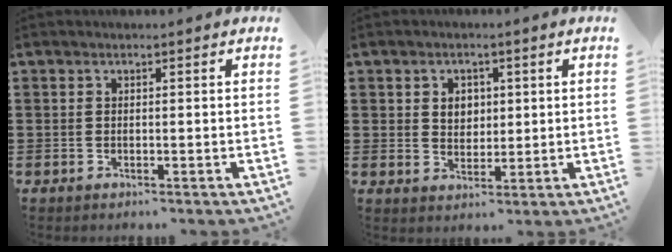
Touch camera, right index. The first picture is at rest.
{"total": 3.1, "force": [0.9, 2.6, 1.5], "torque": [-0.039, 0.010, 0.013]}